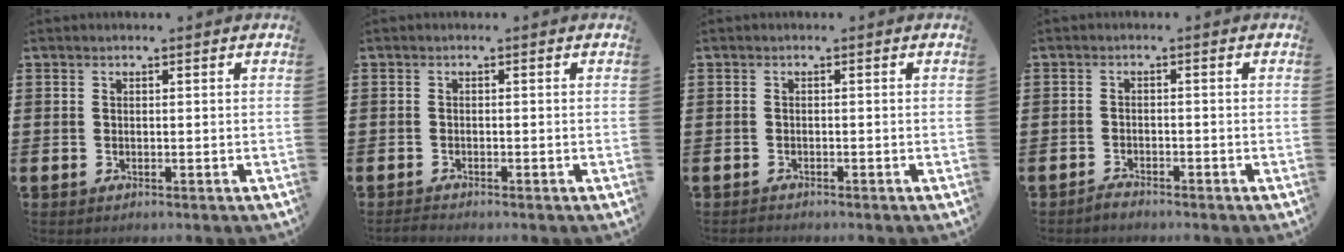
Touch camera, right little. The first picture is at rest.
{"total": 0.7, "force": [-0.7, 0.0, 0.2], "torque": [-0.005, -0.001, -0.014]}
{"total": 0.5, "force": [-0.5, 0.1, -0.1], "torque": [-0.001, -0.002, -0.011]}
{"total": 1.2, "force": [-1.2, 0.1, 0.0], "torque": [-0.004, 0.000, -0.025]}